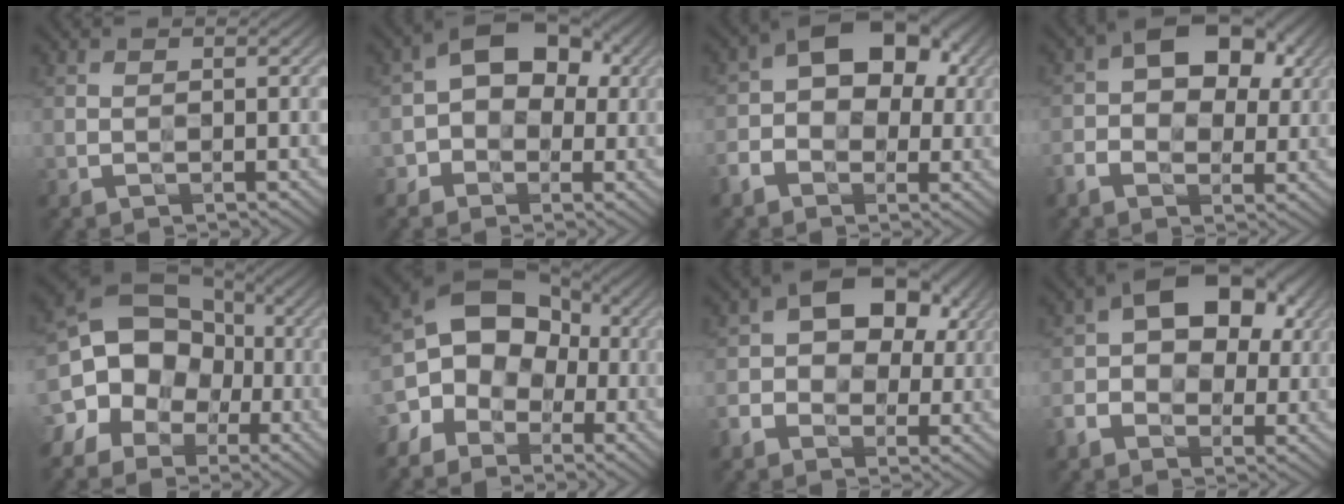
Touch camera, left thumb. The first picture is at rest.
{"total": 7.7, "force": [-0.2, 5.9, 4.9], "torque": [-0.050, 0.015, -0.025]}
{"total": 9.8, "force": [-0.6, 6.8, 7.0], "torque": [-0.103, 0.013, -0.026]}
{"total": 9.4, "force": [1.1, 6.3, 6.9], "torque": [-0.110, 0.007, 0.005]}
{"total": 13.4, "force": [-2.3, 11.2, 7.0], "torque": [-0.139, 0.000, -0.080]}
{"total": 12.2, "force": [-2.5, 9.9, 6.7], "torque": [-0.120, 0.018, -0.083]}
{"total": 9.1, "force": [0.8, 6.7, 6.1], "torque": [-0.094, 0.001, 0.000]}
{"total": 10.3, "force": [0.7, 7.2, 7.4], "torque": [-0.115, 0.007, -0.001]}